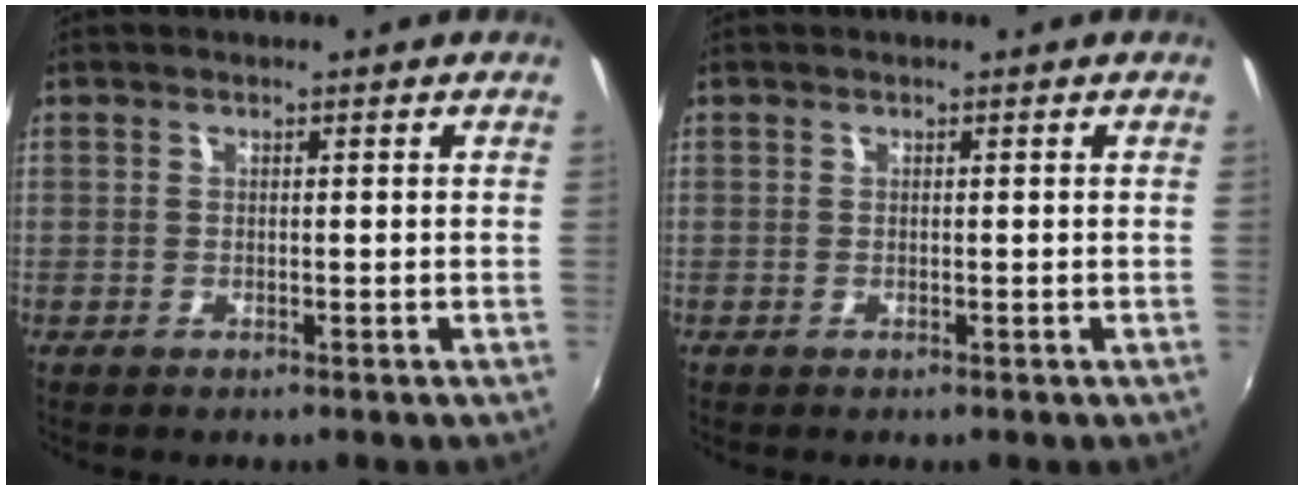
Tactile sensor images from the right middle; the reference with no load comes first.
{"total": 0.0}